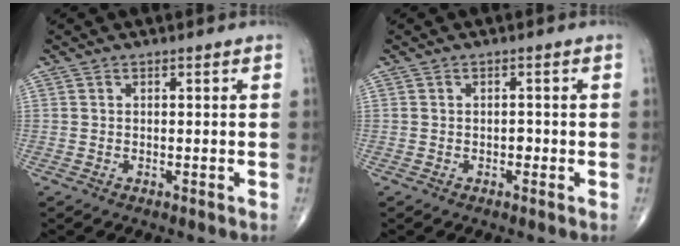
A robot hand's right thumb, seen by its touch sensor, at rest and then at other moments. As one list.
[{"total": 1.0, "force": [-0.4, 0.7, 0.6], "torque": [-0.003, 0.004, -0.009]}]